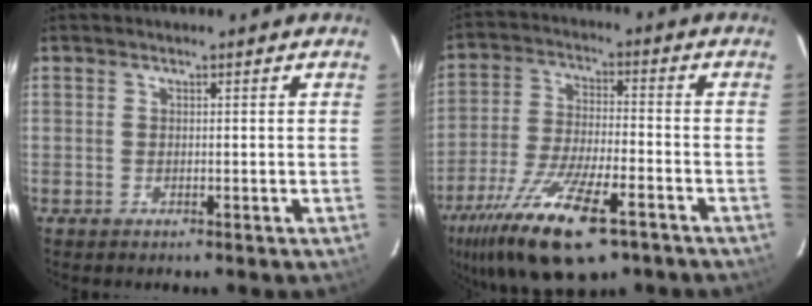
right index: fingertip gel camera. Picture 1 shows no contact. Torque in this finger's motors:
{"motor_torque": [1.67, -0.46, 1.04, 0.21]}